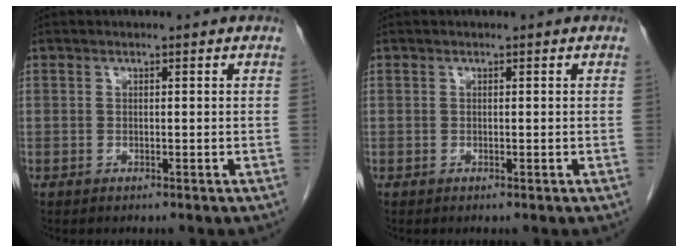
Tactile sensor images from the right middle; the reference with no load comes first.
{"total": 0.0}